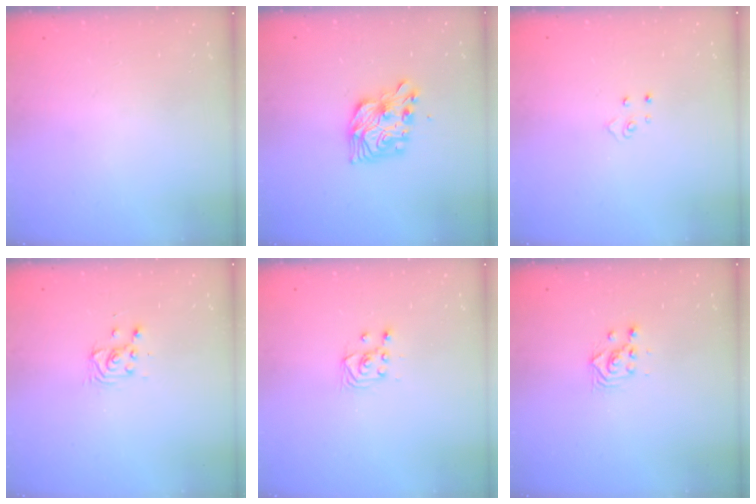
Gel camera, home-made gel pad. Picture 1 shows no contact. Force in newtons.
{"total": 10.5, "press": 10.5, "slide": 1.0}
{"total": 4.3, "press": 4.3, "slide": 0.4}
{"total": 3.1, "press": 3.1, "slide": 0.2}
{"total": 3.2, "press": 2.9, "slide": 1.4}
{"total": 3.0, "press": 3.0, "slide": 0.1}